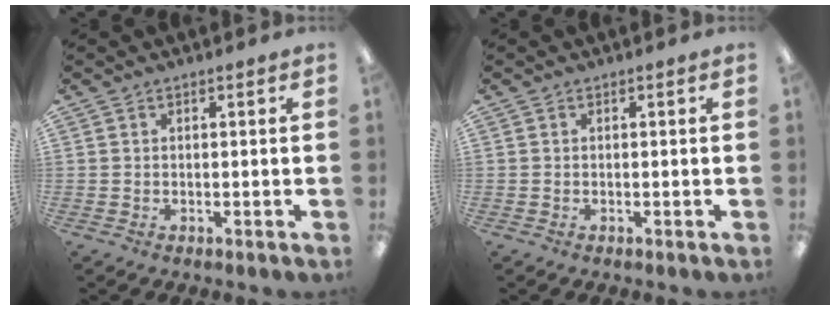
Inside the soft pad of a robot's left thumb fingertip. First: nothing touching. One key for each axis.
{"total": 0.0}